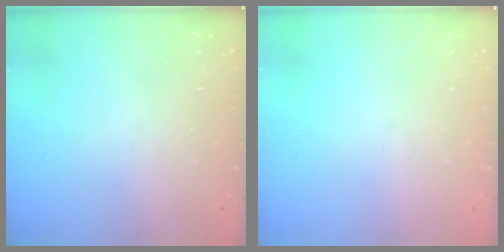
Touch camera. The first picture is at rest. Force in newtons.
{"total": 0.0}